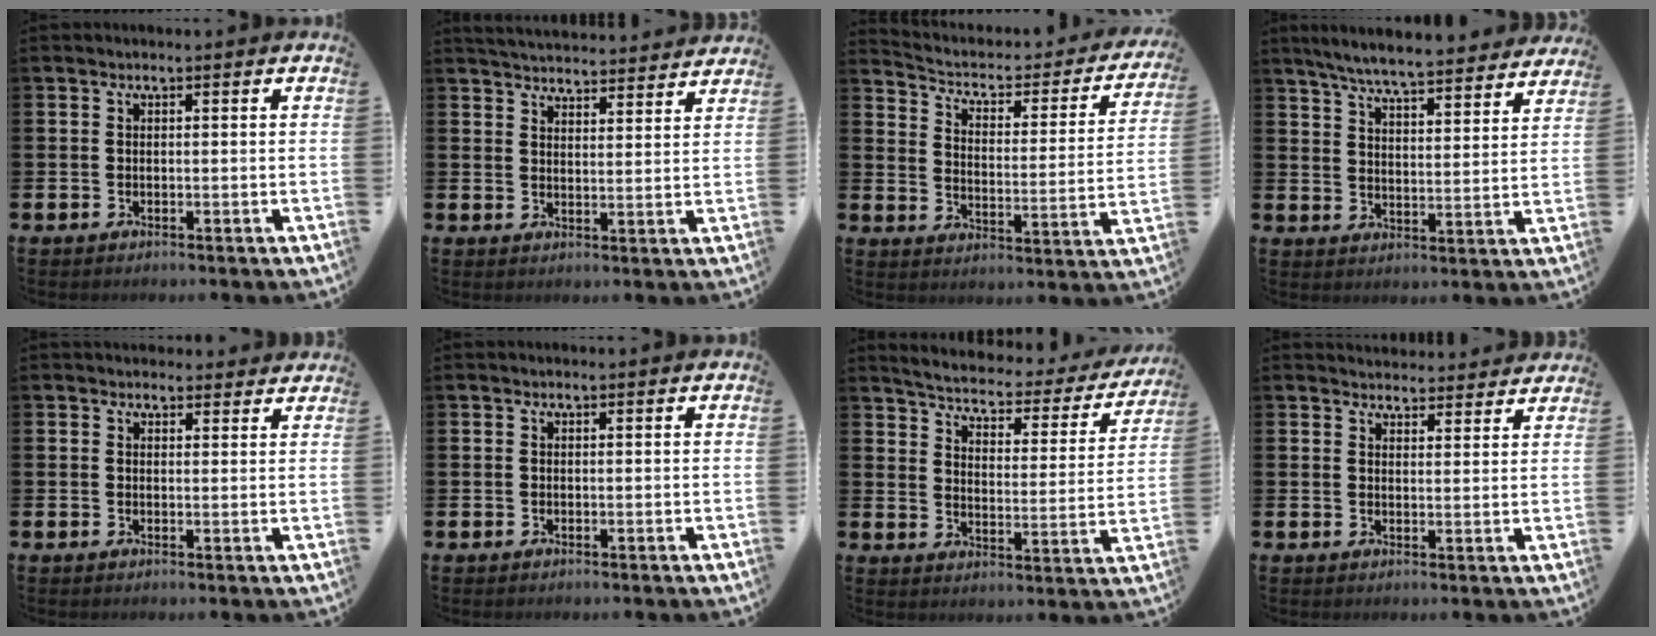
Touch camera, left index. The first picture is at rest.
{"total": 4.8, "force": [4.8, 0.4, 0.0], "torque": [-0.012, -0.034, 0.085]}
{"total": 4.3, "force": [3.5, 1.9, 1.5], "torque": [-0.046, -0.035, 0.046]}
{"total": 6.8, "force": [6.6, 0.4, 1.9], "torque": [-0.056, -0.045, 0.113]}
{"total": 2.3, "force": [2.1, 0.7, -0.2], "torque": [0.009, -0.008, 0.038]}
{"total": 0.0}
{"total": 4.1, "force": [3.9, 1.0, 1.1], "torque": [-0.044, -0.037, 0.057]}
{"total": 3.7, "force": [3.6, 0.8, -0.1], "torque": [-0.001, -0.022, 0.067]}